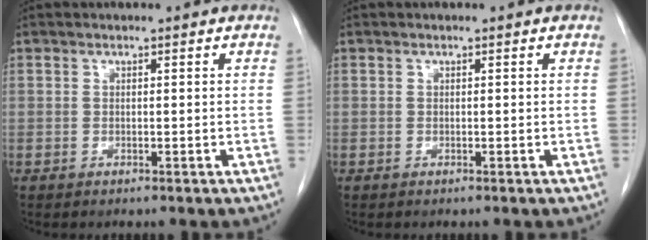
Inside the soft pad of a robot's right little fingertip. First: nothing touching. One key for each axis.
{"total": 0.0}